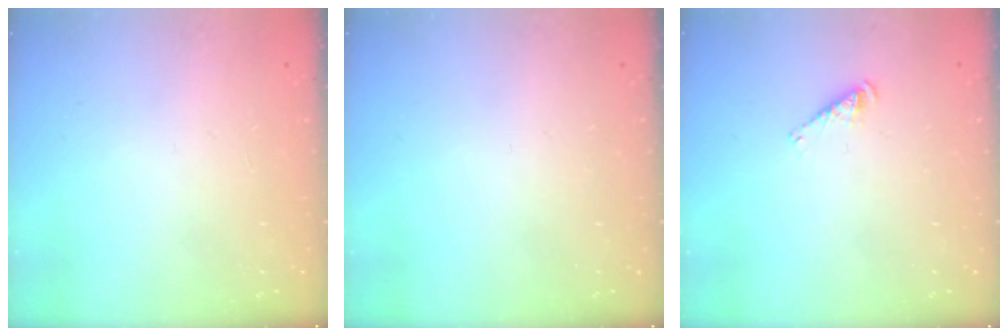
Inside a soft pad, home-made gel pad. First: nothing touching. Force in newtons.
{"total": 0.0}
{"total": 2.9, "press": 2.9, "slide": 0.5}